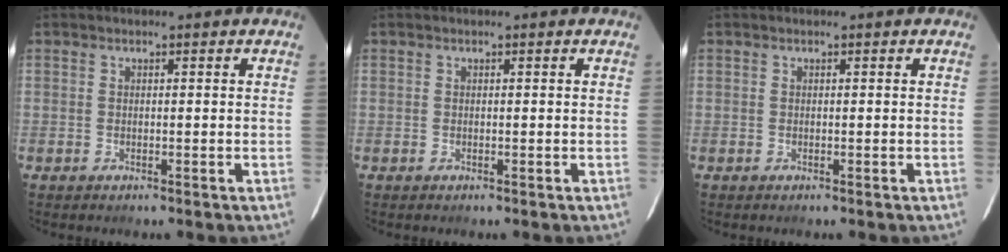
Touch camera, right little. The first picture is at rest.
{"total": 0.0}
{"total": 0.0}